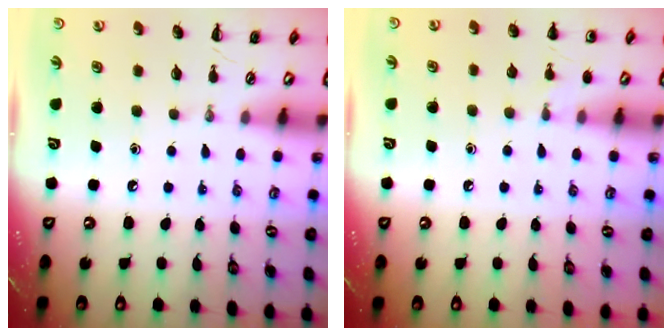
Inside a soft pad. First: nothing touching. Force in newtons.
{"total": 5.5, "press": 5.3, "slide": 1.5}